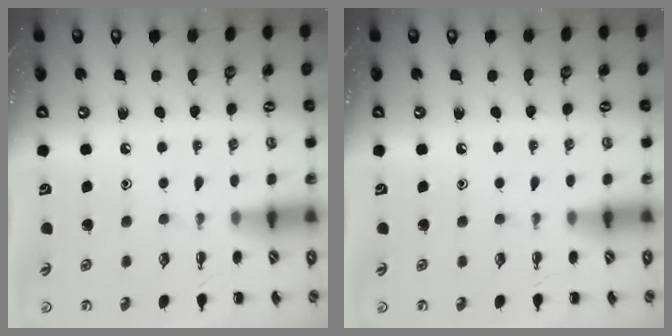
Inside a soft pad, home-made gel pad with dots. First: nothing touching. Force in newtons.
{"total": 0.0}